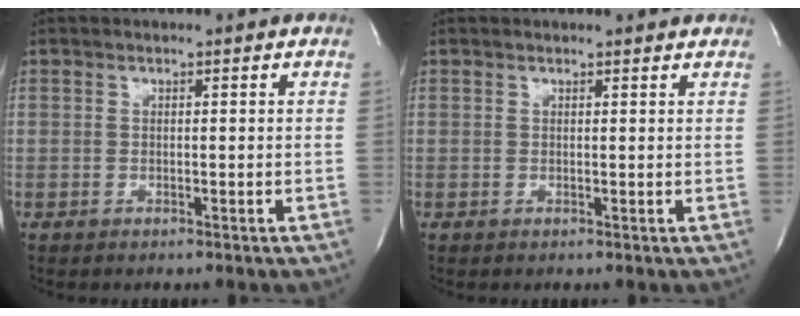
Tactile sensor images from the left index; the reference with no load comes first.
{"total": 4.1, "force": [3.9, 1.0, 0.8], "torque": [-0.016, 0.010, 0.036]}